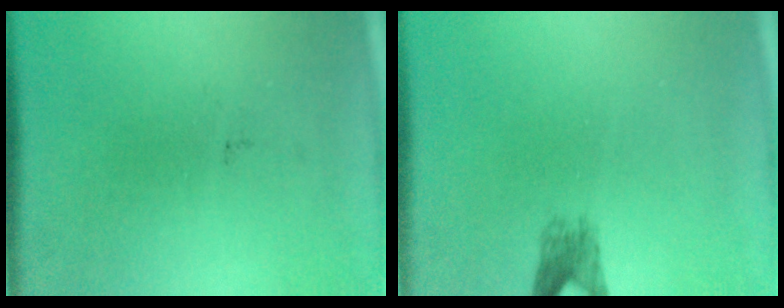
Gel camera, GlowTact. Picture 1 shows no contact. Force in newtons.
{"total": 2.2}